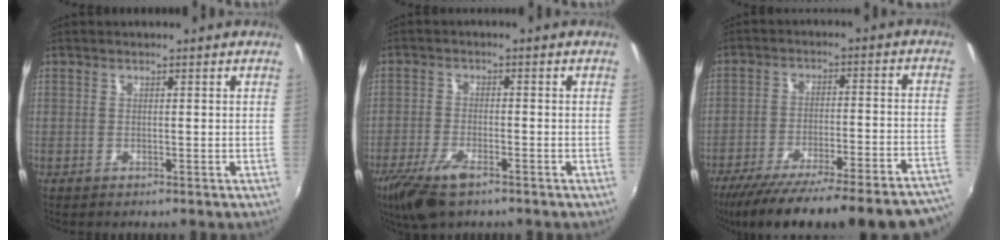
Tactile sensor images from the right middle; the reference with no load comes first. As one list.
[{"total": 8.8, "force": [-5.9, 3.0, 5.9], "torque": [-0.144, -0.026, -0.114]}, {"total": 29.9, "force": [-26.5, 2.5, 13.7], "torque": [-0.203, -0.057, -0.363]}]